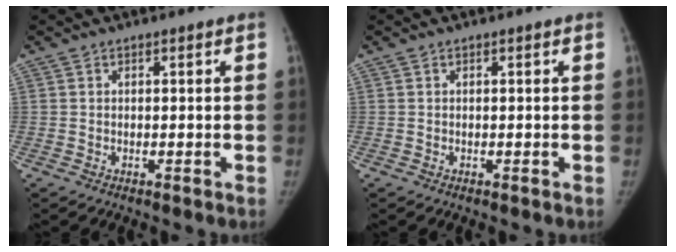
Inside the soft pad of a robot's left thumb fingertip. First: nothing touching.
{"total": 0.0}